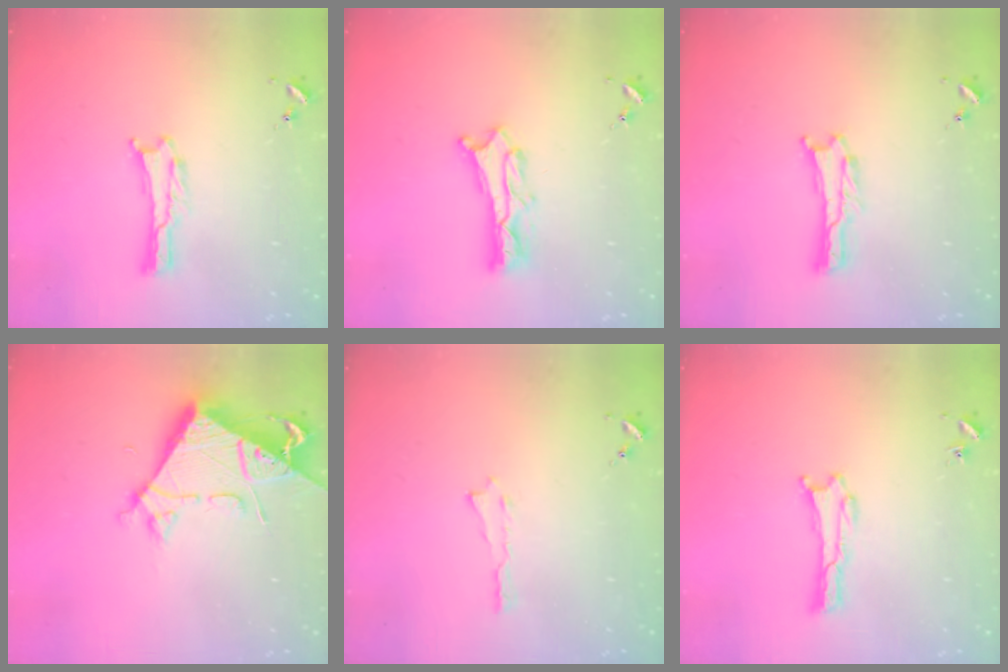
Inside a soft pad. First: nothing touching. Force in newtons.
{"total": 3.8, "press": 3.8, "slide": 0.4}
{"total": 0.0}
{"total": 7.5, "press": 7.5, "slide": 0.7}
{"total": 0.0}
{"total": 0.0}